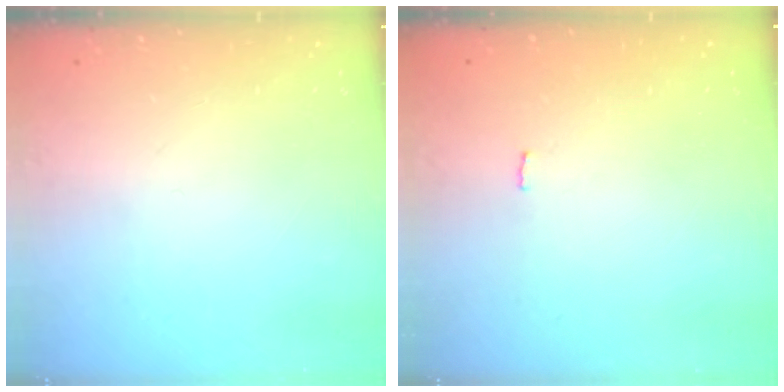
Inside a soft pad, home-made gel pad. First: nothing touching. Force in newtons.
{"total": 2.0, "press": 2.0, "slide": 0.3}